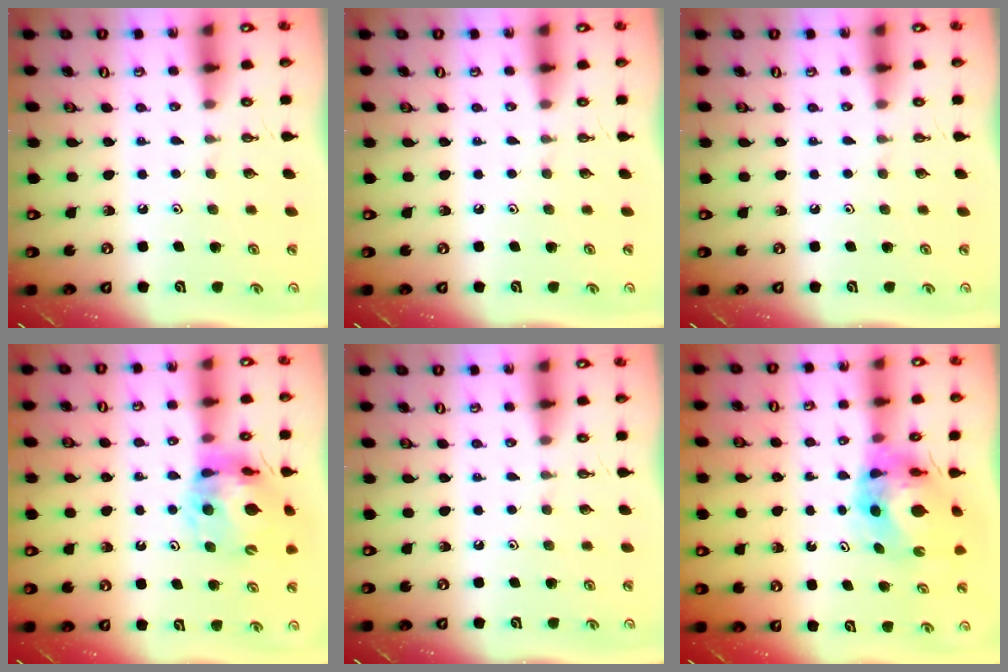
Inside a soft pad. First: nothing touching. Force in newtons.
{"total": 0.0}
{"total": 0.0}
{"total": 14.8, "press": 14.7, "slide": 1.7}
{"total": 0.0}
{"total": 8.8, "press": 8.7, "slide": 0.8}